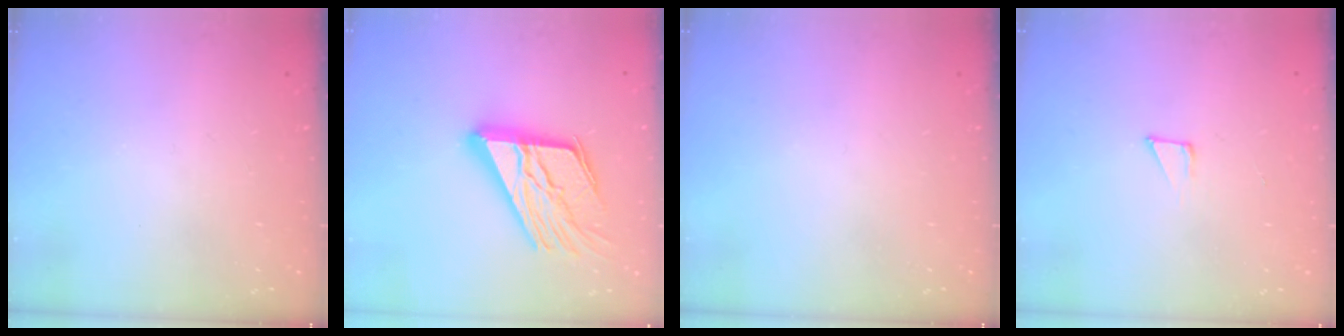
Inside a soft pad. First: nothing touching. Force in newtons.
{"total": 21.5, "press": 21.4, "slide": 2.2}
{"total": 0.0}
{"total": 3.7, "press": 3.7, "slide": 0.2}